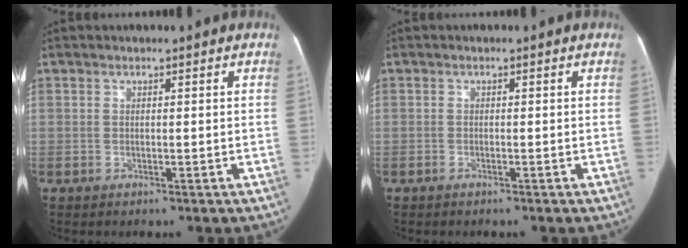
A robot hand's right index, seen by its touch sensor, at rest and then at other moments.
{"total": 0.6, "force": [-0.5, 0.3, 0.2], "torque": [-0.005, 0.001, -0.008]}